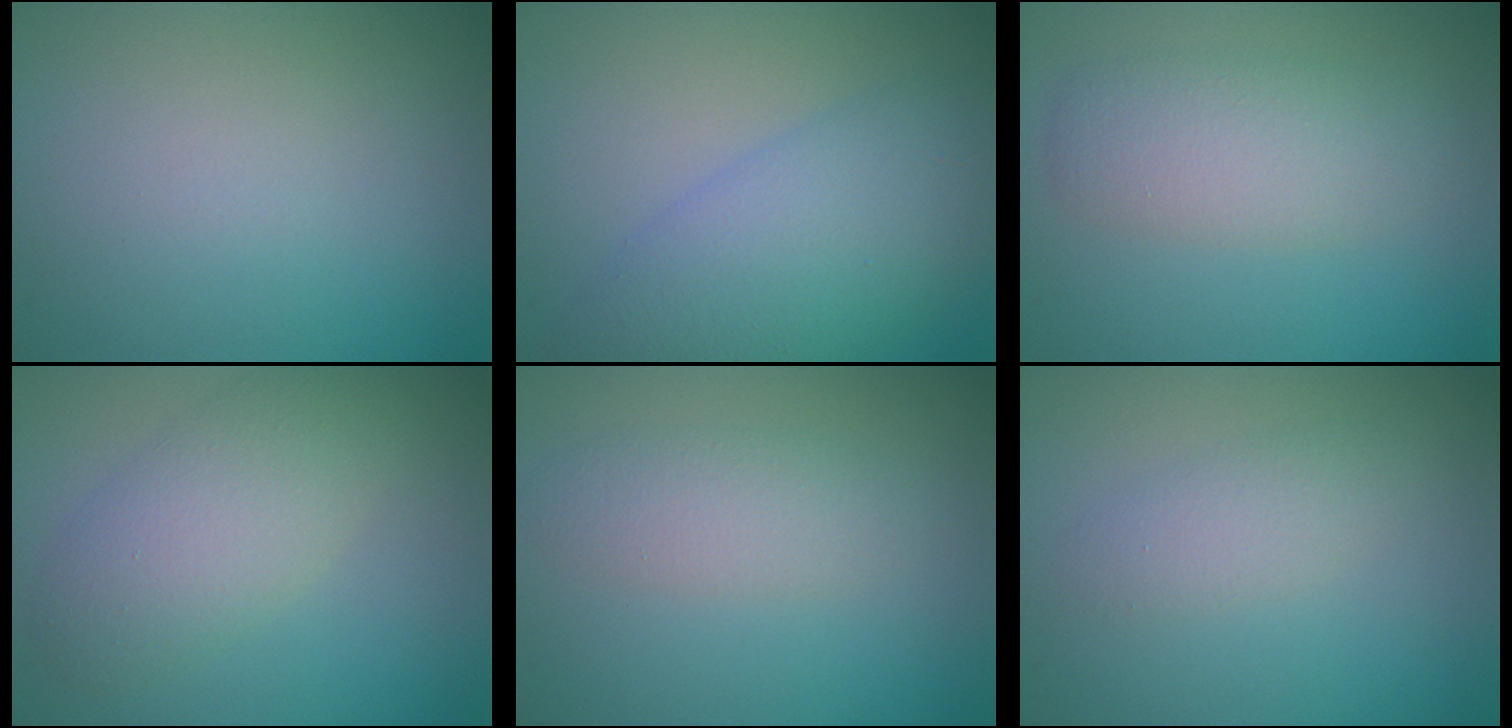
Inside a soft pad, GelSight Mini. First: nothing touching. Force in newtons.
{"total": 7.0, "press": 7.0, "slide": 0.2}
{"total": 3.8, "press": 3.8, "slide": 0.1}
{"total": 4.5, "press": 4.4, "slide": 0.4}
{"total": 2.4, "press": 2.4, "slide": 0.1}
{"total": 1.9, "press": 1.9, "slide": 0.1}